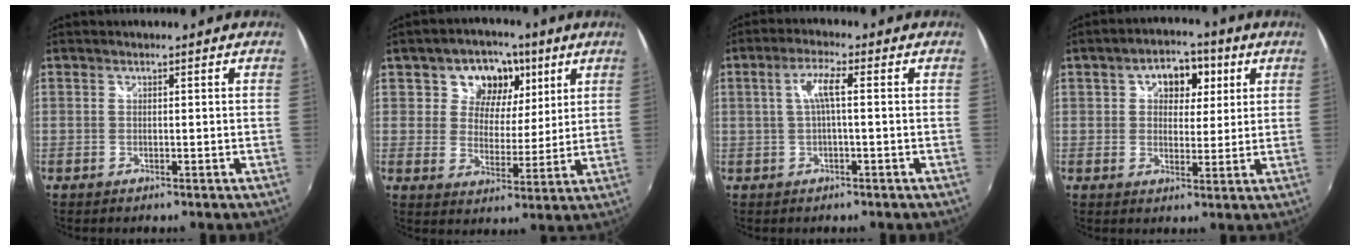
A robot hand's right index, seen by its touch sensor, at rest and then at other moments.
{"total": 10.1, "force": [4.5, 7.9, 4.5], "torque": [-0.078, 0.005, 0.068]}
{"total": 4.2, "force": [0.1, 0.4, 4.2], "torque": [-0.081, 0.007, 0.005]}
{"total": 8.2, "force": [2.9, 6.0, 4.9], "torque": [-0.076, 0.022, 0.043]}